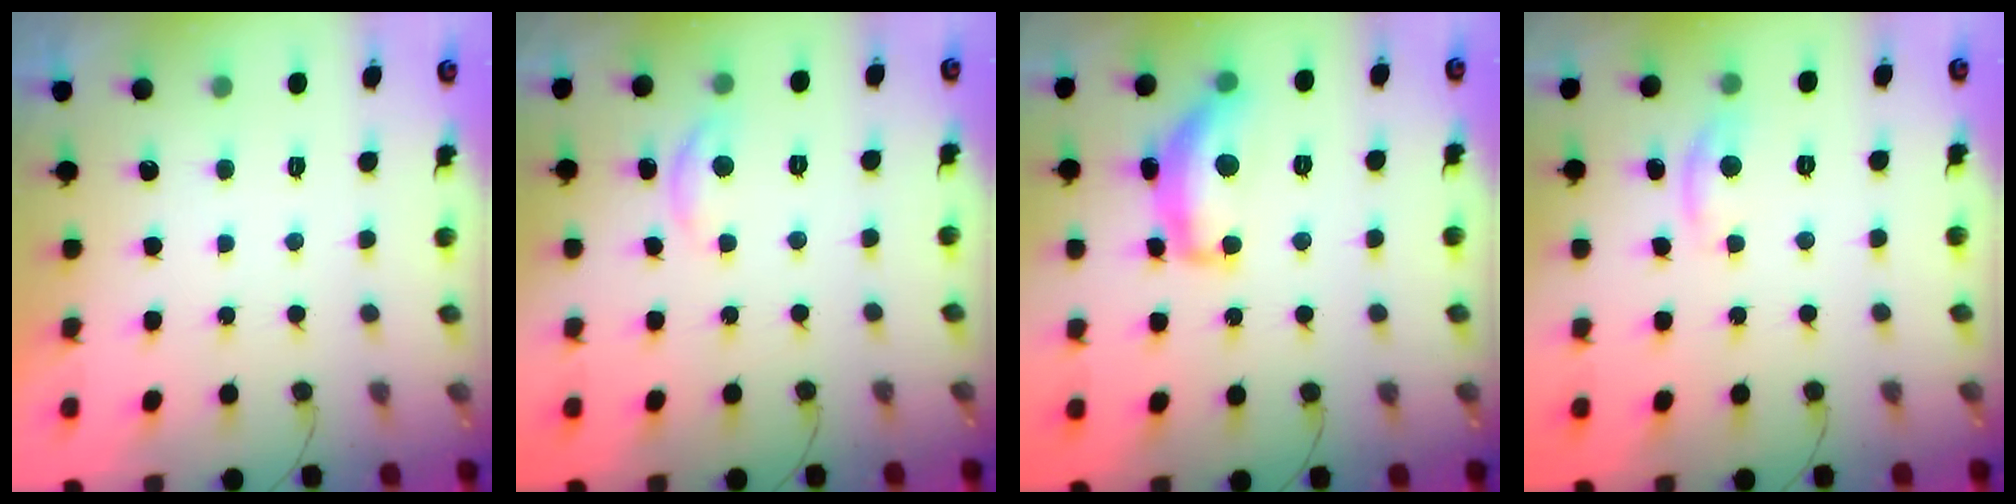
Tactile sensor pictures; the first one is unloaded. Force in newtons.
{"total": 4.7, "press": 4.7, "slide": 0.4}
{"total": 14.5, "press": 14.4, "slide": 1.1}
{"total": 4.8, "press": 4.8, "slide": 0.5}